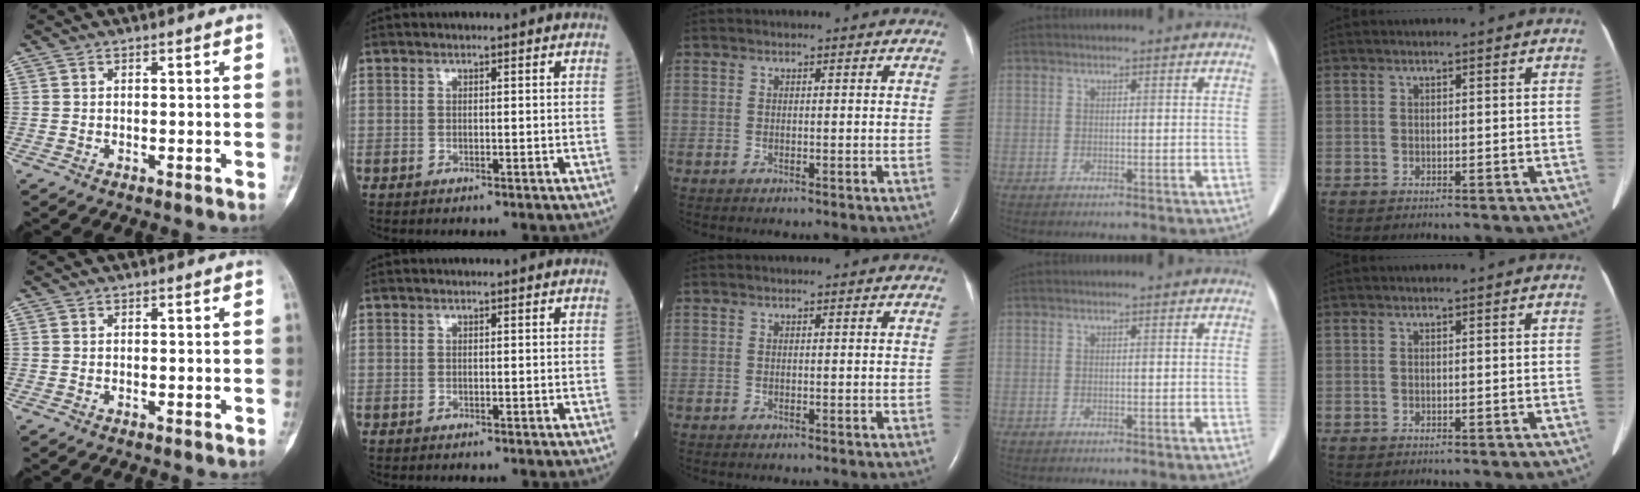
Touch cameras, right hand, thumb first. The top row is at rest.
{}